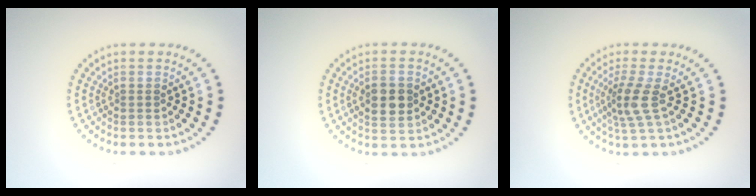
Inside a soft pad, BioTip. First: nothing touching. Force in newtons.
{"total": 3.0, "press": 3.0, "slide": 0.1}
{"total": 2.9, "press": 2.2, "slide": 1.8}